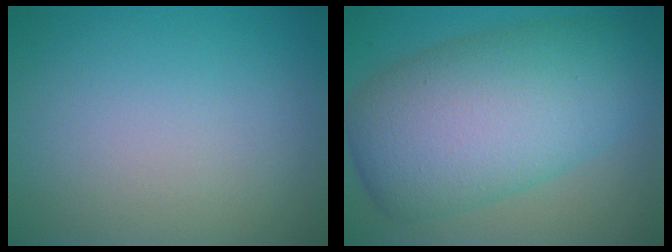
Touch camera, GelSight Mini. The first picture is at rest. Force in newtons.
{"total": 11.6, "press": 11.6, "slide": 0.3}